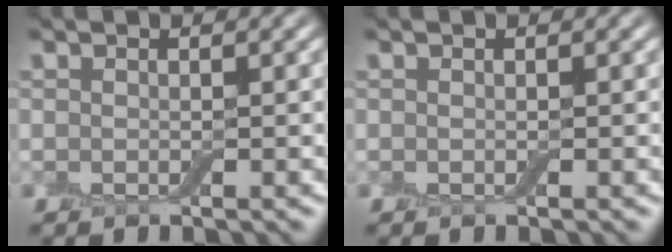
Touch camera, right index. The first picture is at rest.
{"total": 0.0}